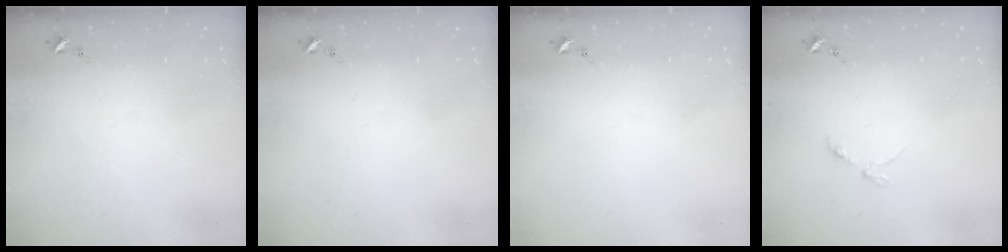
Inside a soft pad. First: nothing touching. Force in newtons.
{"total": 0.0}
{"total": 0.0}
{"total": 2.9, "press": 2.8, "slide": 0.4}